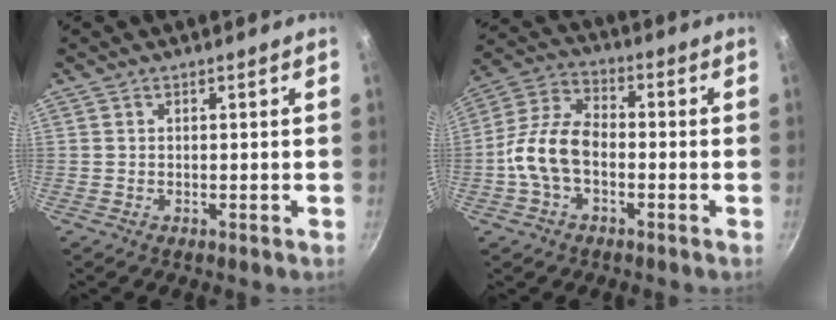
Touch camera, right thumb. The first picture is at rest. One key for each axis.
{"total": 10.8, "fx": -2.4, "fy": 6.7, "fz": 8.1, "tx": -0.142, "ty": 0.040, "tz": -0.060}